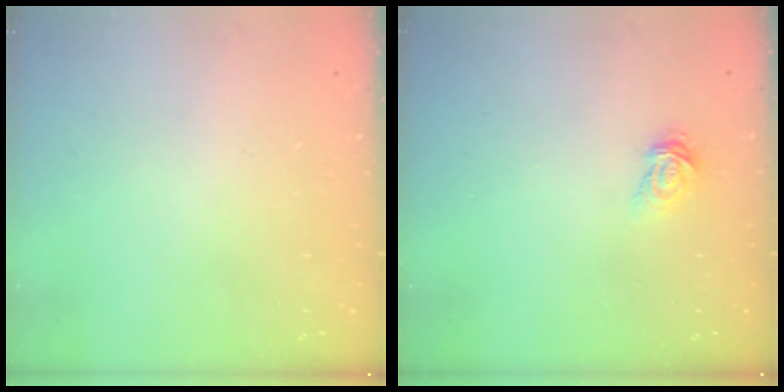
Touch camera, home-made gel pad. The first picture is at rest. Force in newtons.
{"total": 3.2, "press": 3.2, "slide": 0.3}